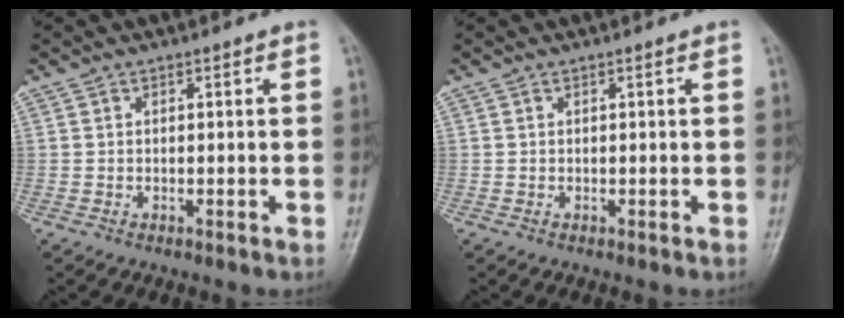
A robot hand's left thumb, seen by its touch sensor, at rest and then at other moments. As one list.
[{"total": 0.0}]